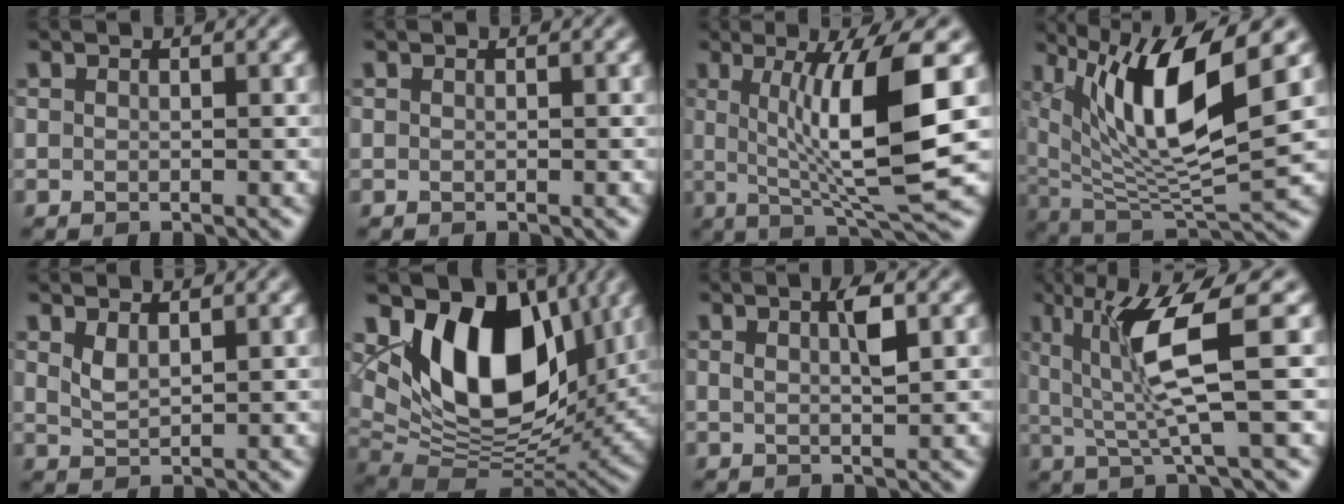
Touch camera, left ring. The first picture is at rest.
{"total": 0.0}
{"total": 10.2, "force": [1.3, 1.8, 9.9], "torque": [-0.142, -0.010, 0.029]}
{"total": 11.6, "force": [4.7, 3.1, 10.1], "torque": [-0.183, -0.001, 0.093]}
{"total": 1.5, "force": [1.0, 0.5, 1.0], "torque": [-0.027, -0.002, 0.025]}
{"total": 12.6, "force": [4.5, 7.6, 8.9], "torque": [-0.143, -0.010, 0.082]}
{"total": 2.3, "force": [0.9, 0.4, 2.0], "torque": [-0.035, 0.002, 0.014]}
{"total": 7.0, "force": [1.4, 0.9, 6.8], "torque": [-0.133, -0.002, 0.027]}